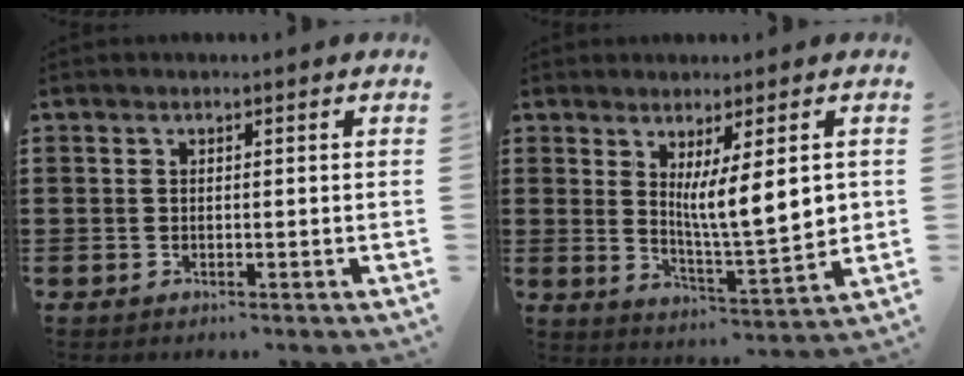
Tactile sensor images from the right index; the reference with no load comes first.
{"total": 8.4, "force": [2.3, 1.2, 8.0], "torque": [-0.135, -0.014, 0.036]}